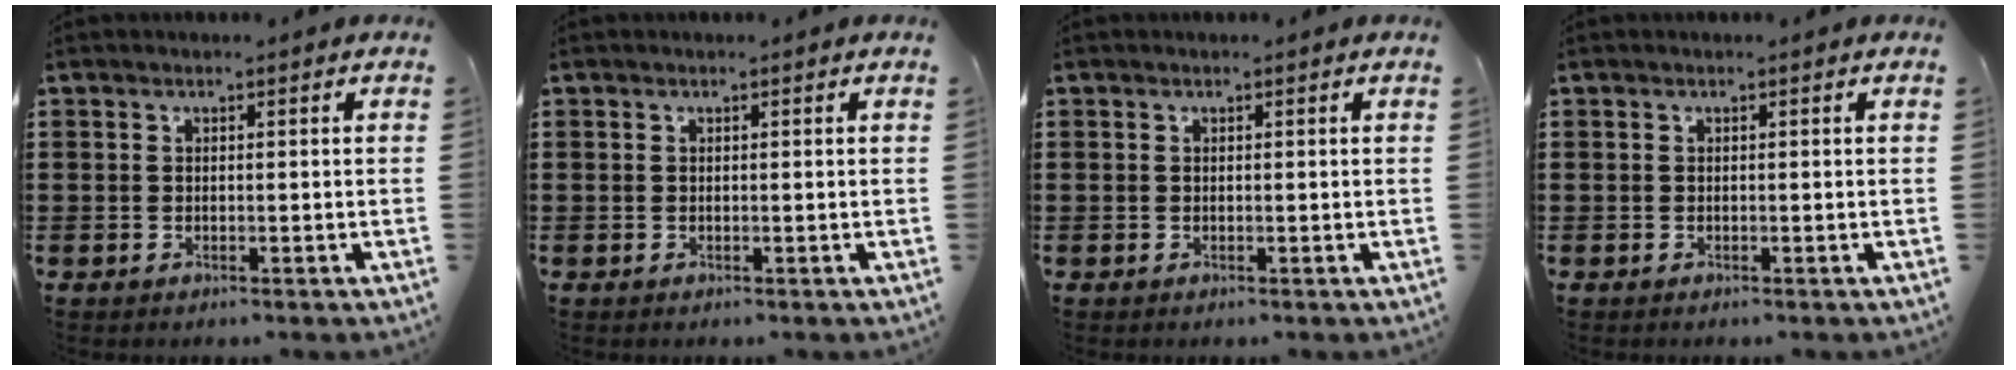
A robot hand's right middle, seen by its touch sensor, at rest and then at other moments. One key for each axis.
{"total": 0.0}
{"total": 0.0}
{"total": 0.0}